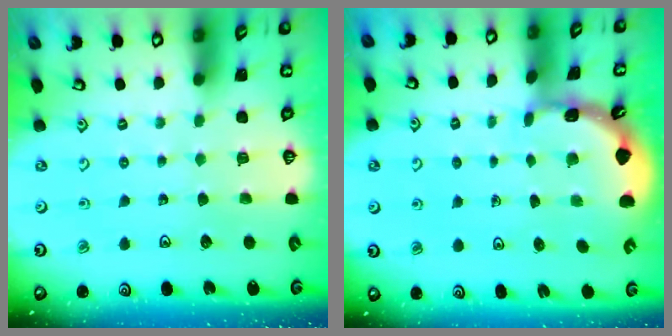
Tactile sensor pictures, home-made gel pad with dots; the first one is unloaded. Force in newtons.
{"total": 1.6, "press": 1.6, "slide": 0.2}